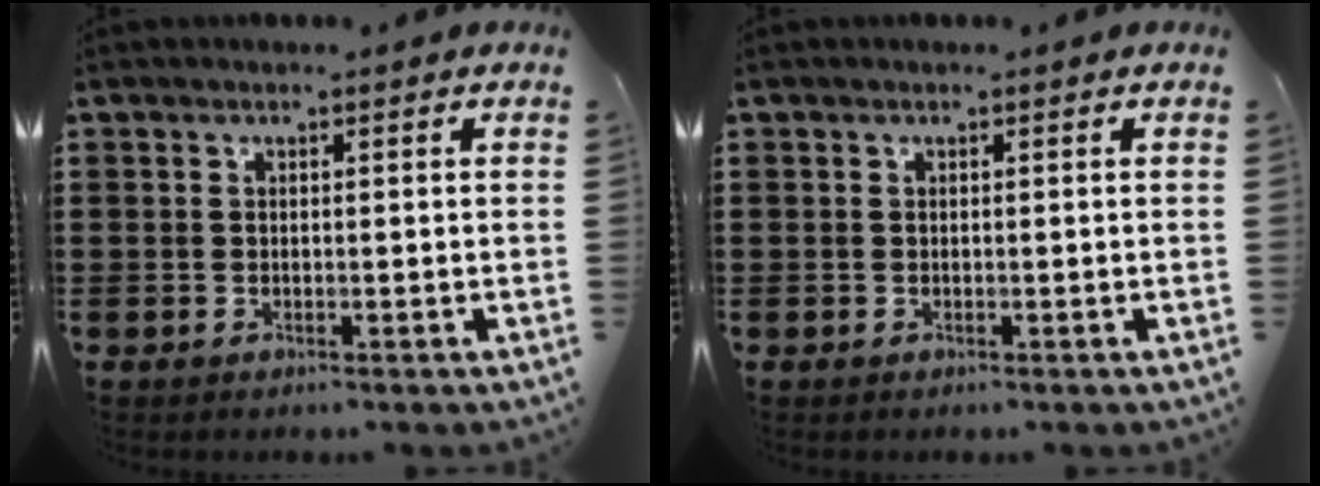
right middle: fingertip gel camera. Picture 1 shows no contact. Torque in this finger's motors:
{"motor_torque": [-0.05, 0.05, 0.02, -0.01]}